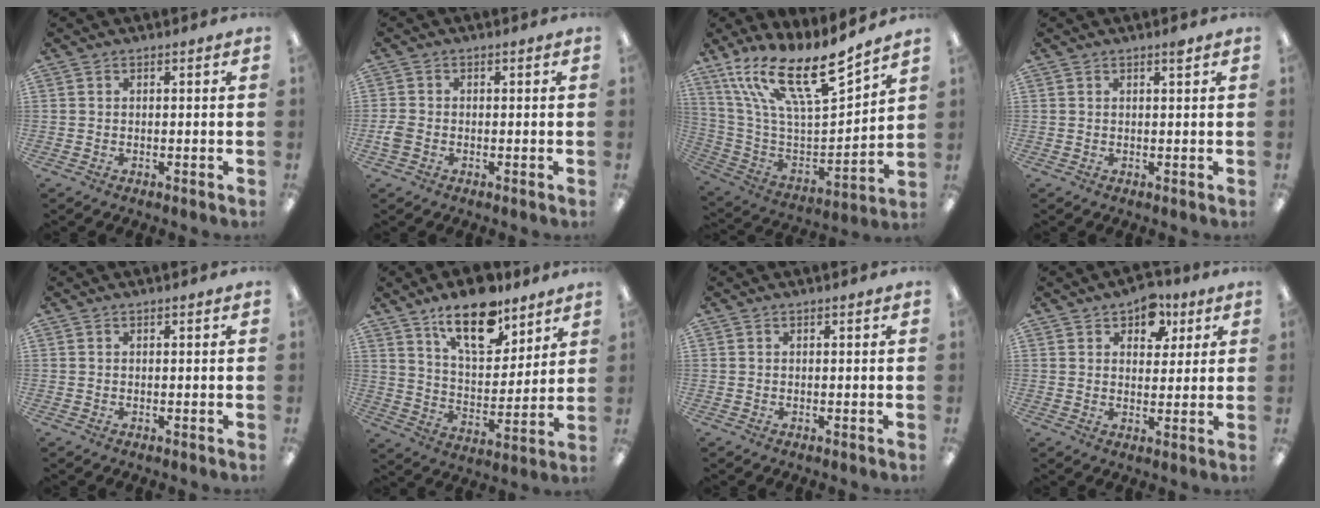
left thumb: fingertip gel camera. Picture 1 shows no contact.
{"total": 2.6, "force": [-0.8, 1.9, 1.7], "torque": [-0.035, 0.003, -0.015]}
{"total": 20.3, "force": [14.0, 6.2, 13.4], "torque": [-0.242, -0.097, 0.245]}
{"total": 1.5, "force": [1.1, 0.1, 1.0], "torque": [-0.014, -0.003, 0.016]}
{"total": 0.0}
{"total": 16.9, "force": [11.8, 7.4, 9.5], "torque": [-0.150, -0.063, 0.204]}
{"total": 0.0}
{"total": 8.2, "force": [5.0, 5.4, 3.5], "torque": [-0.033, -0.019, 0.083]}